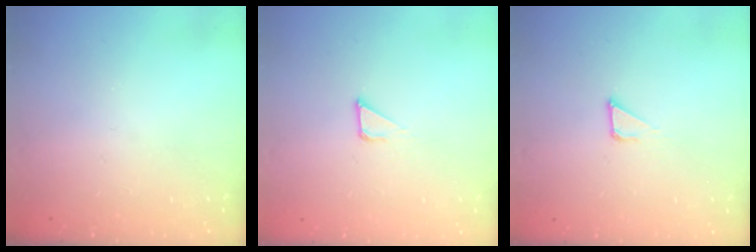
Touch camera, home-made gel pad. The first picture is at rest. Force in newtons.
{"total": 2.8, "press": 2.8, "slide": 0.1}
{"total": 2.8, "press": 2.8, "slide": 0.1}